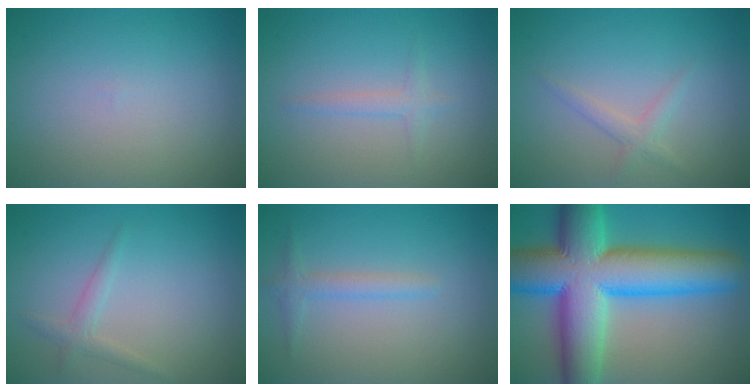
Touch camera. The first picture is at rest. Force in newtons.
{"total": 1.2, "press": 1.2, "slide": 0.1}
{"total": 1.5, "press": 1.5, "slide": 0.1}
{"total": 1.5, "press": 1.5, "slide": 0.1}
{"total": 1.6, "press": 1.6, "slide": 0.1}
{"total": 15.4, "press": 15.4, "slide": 0.5}